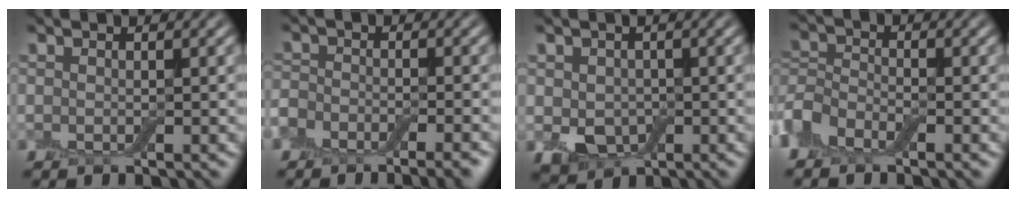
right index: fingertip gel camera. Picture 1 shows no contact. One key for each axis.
{"total": 7.6, "fx": -5.9, "fy": 3.3, "fz": 3.2, "tx": -0.029, "ty": -0.009, "tz": -0.083}
{"total": 3.2, "fx": -0.2, "fy": 2.6, "fz": 1.9, "tx": -0.036, "ty": -0.009, "tz": -0.002}
{"total": 3.7, "fx": -2.2, "fy": 2.2, "fz": 1.9, "tx": -0.040, "ty": -0.001, "tz": -0.060}